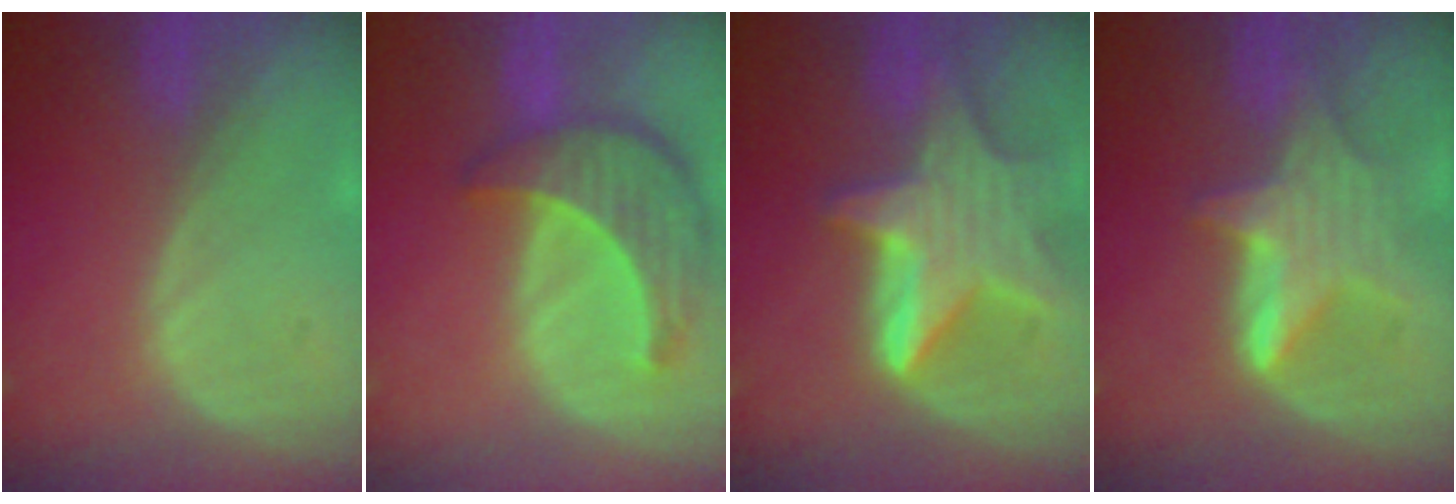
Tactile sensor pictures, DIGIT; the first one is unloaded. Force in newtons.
{"total": 8.7, "press": 7.9, "slide": 3.7}
{"total": 9.5, "press": 9.5, "slide": 0.6}
{"total": 6.6, "press": 6.6, "slide": 0.2}